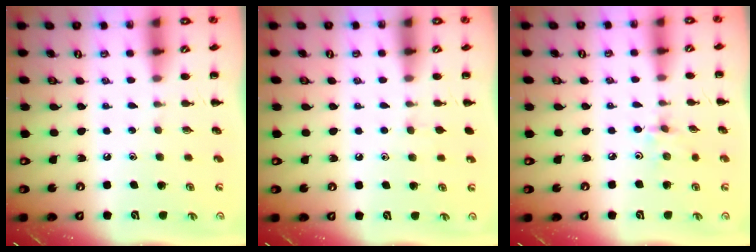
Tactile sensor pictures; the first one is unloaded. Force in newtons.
{"total": 2.8, "press": 2.5, "slide": 1.3}
{"total": 2.8, "press": 2.6, "slide": 0.9}